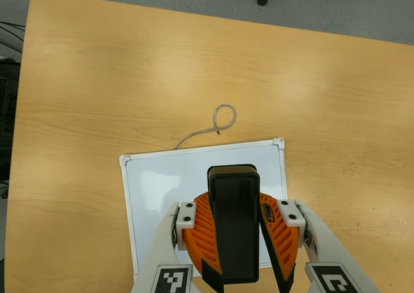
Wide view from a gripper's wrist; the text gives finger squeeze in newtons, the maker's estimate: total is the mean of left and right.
{"total": 11.9, "left": 11.8, "right": 11.9}